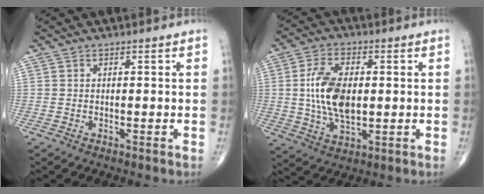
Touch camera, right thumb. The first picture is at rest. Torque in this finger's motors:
{"motor_torque": [1.34, 1.34, 1.39, 0.09, 0.16]}